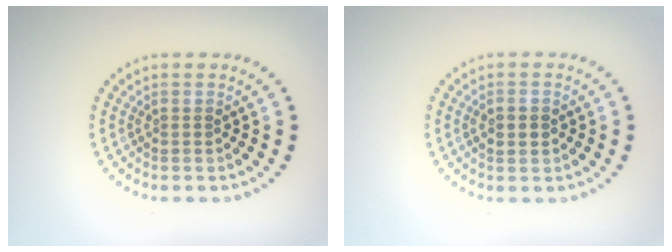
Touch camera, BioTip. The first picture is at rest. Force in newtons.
{"total": 2.1, "press": 2.1, "slide": 0.2}